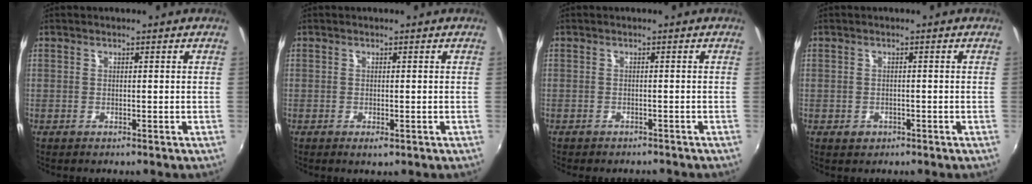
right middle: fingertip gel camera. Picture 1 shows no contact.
{"total": 1.3, "force": [-0.6, 0.6, 1.0], "torque": [-0.018, -0.004, -0.007]}
{"total": 3.1, "force": [-2.8, 1.0, 0.9], "torque": [-0.025, -0.013, -0.037]}
{"total": 1.7, "force": [-0.8, 1.4, 0.6], "torque": [-0.011, -0.002, -0.010]}